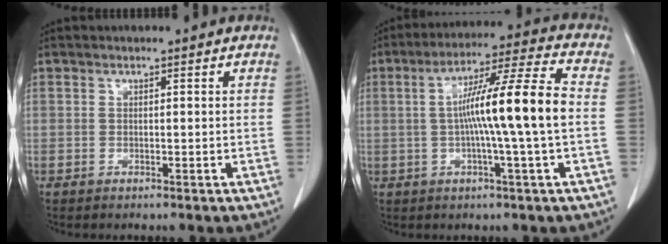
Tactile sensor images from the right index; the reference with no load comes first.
{"total": 12.8, "force": [-0.5, -1.2, 12.7], "torque": [-0.214, 0.013, -0.016]}